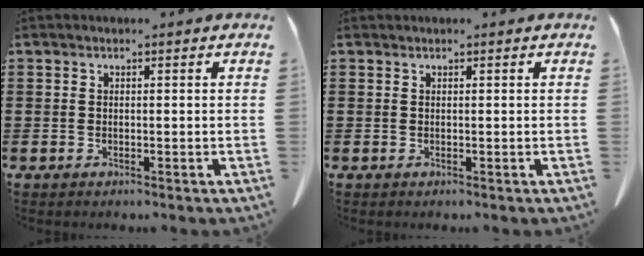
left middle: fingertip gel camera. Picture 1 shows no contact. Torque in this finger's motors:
{"motor_torque": [-0.66, 0.54, -0.10, -0.01]}